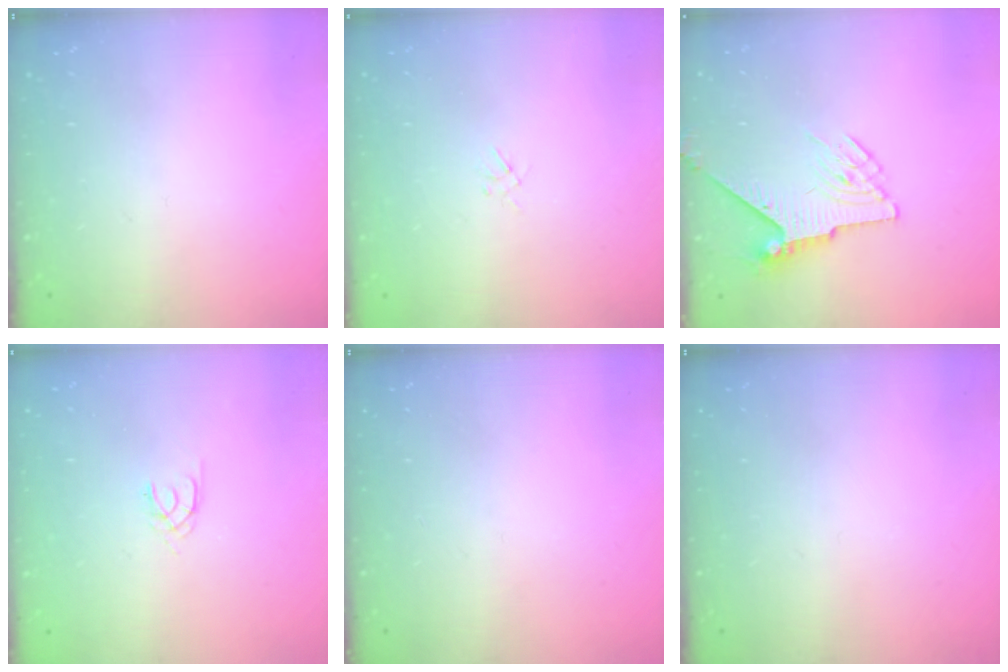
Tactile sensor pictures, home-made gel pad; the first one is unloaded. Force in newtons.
{"total": 1.0, "press": 0.9, "slide": 0.4}
{"total": 6.8, "press": 6.7, "slide": 0.9}
{"total": 1.3, "press": 1.2, "slide": 0.3}
{"total": 0.0}
{"total": 0.0}